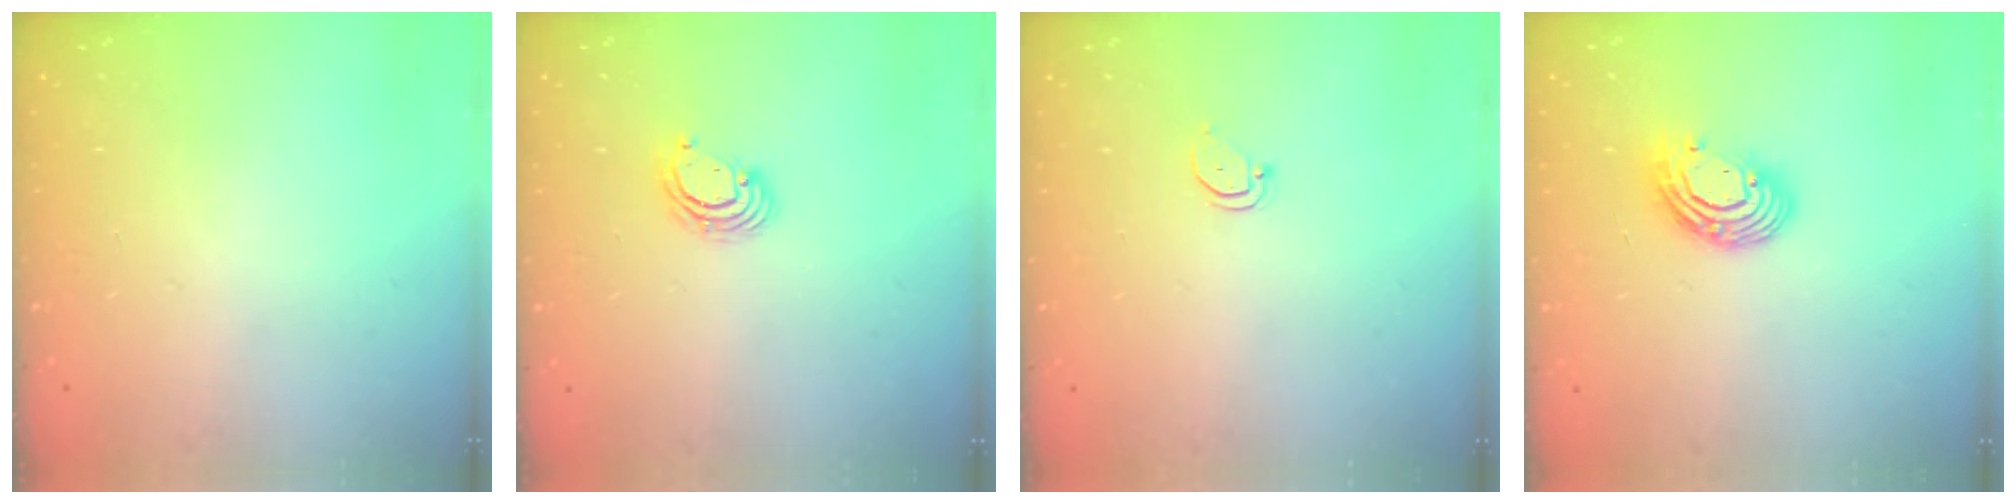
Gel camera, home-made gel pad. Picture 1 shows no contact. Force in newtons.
{"total": 3.3, "press": 3.3, "slide": 0.2}
{"total": 2.4, "press": 2.4, "slide": 0.2}
{"total": 10.1, "press": 10.0, "slide": 1.1}